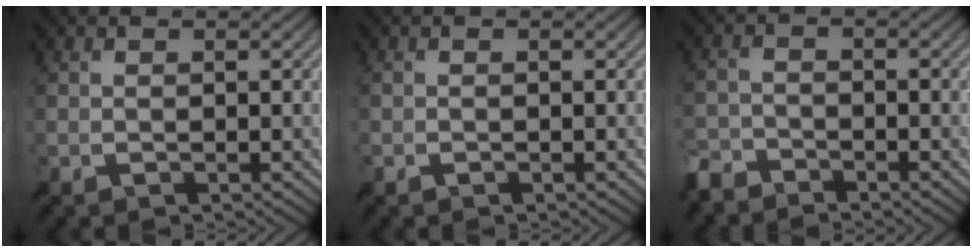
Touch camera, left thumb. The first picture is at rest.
{"total": 0.5, "force": [-0.4, 0.3, 0.0], "torque": [0.002, -0.003, -0.008]}
{"total": 3.8, "force": [-3.5, 1.2, 0.7], "torque": [-0.015, -0.006, -0.084]}